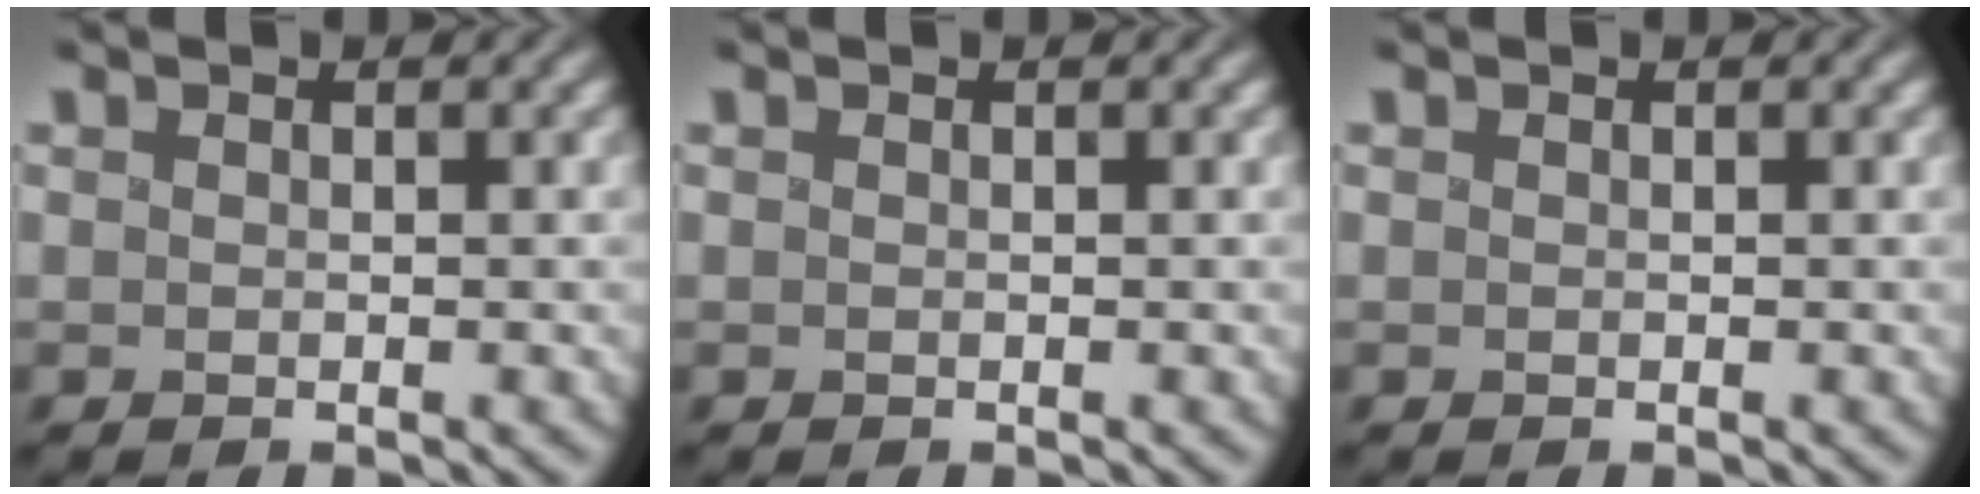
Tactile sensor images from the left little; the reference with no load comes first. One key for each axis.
{"total": 0.0}
{"total": 0.0}